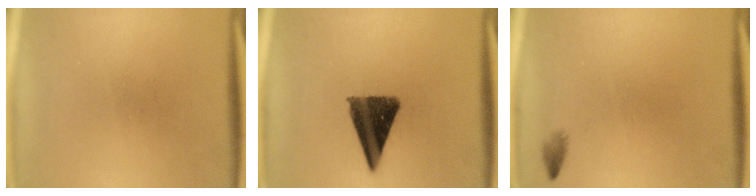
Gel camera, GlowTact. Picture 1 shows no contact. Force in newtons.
{"total": 11.2}
{"total": 0.8}